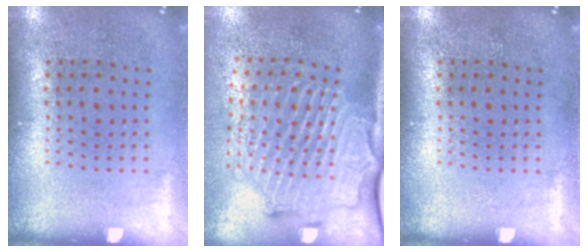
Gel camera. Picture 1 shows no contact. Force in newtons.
{"total": 2.9, "press": 2.2, "slide": 1.9}
{"total": 0.0}